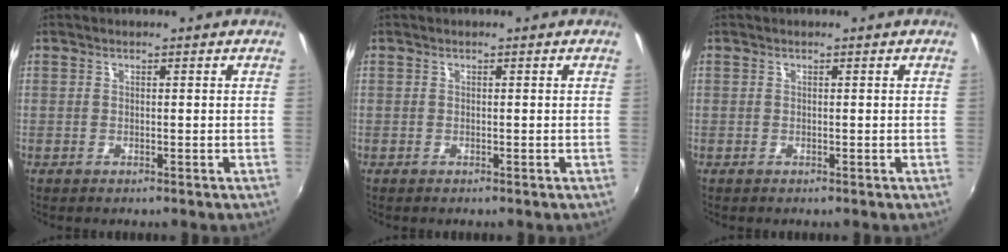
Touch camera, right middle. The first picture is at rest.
{"total": 0.0}
{"total": 0.0}